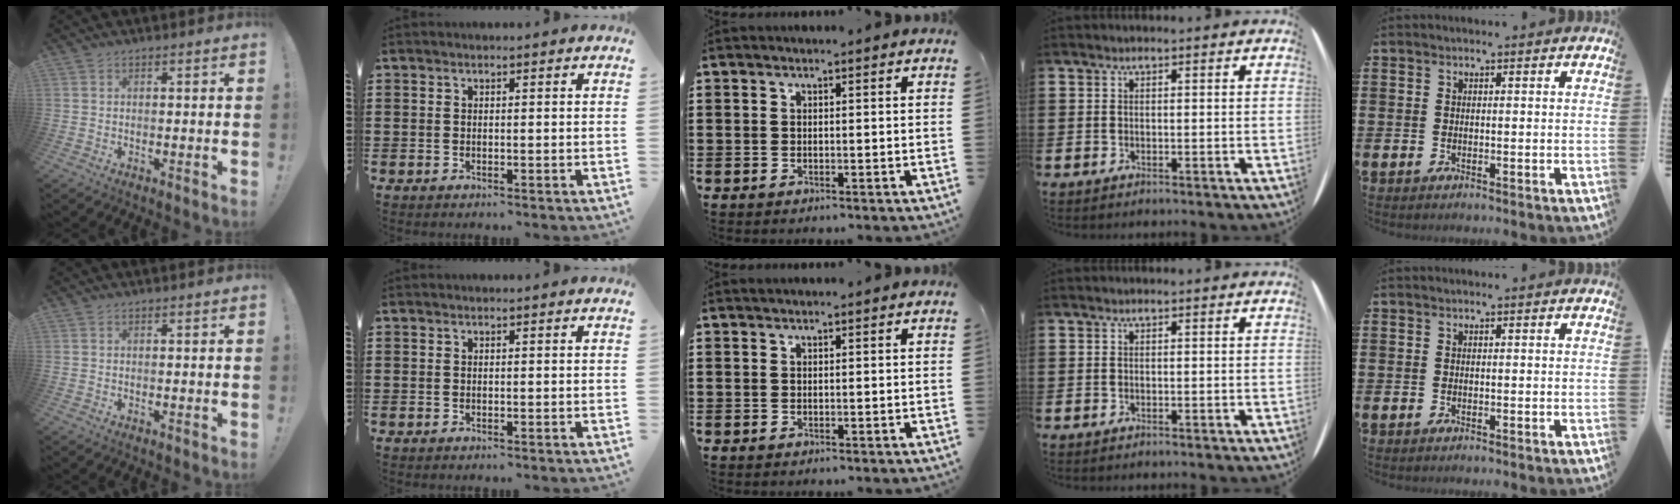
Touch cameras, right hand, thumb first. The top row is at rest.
{}